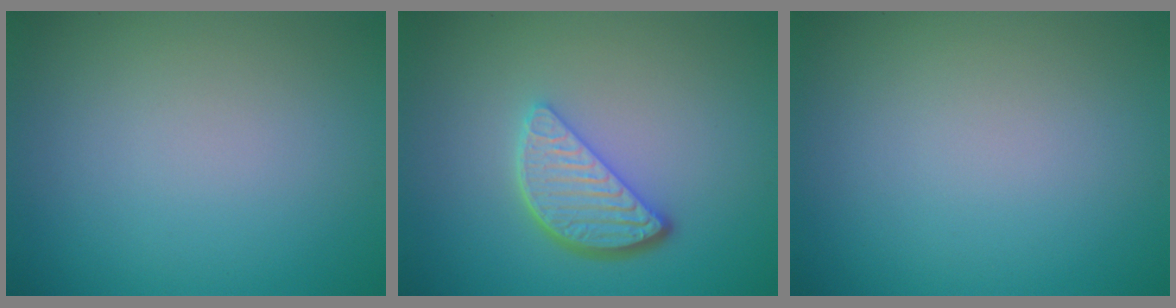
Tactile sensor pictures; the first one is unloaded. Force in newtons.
{"total": 3.9, "press": 3.2, "slide": 2.3}
{"total": 0.0}